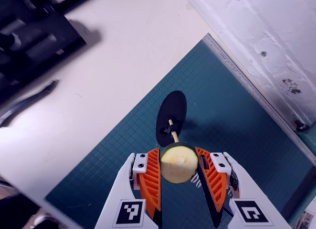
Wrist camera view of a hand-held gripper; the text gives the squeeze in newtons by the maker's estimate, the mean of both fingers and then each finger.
{"total": 9.3, "left": 9.4, "right": 9.3}